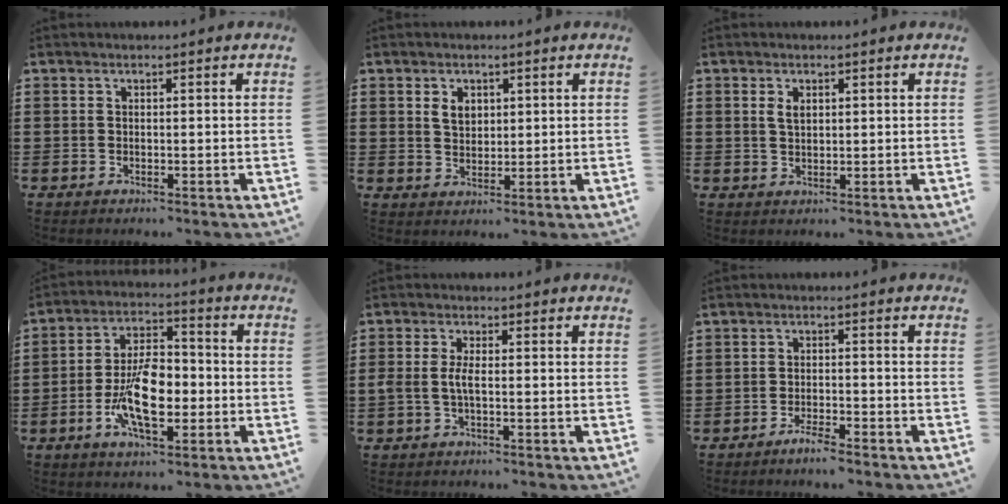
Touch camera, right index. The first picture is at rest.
{"total": 3.0, "force": [1.2, 2.1, 1.8], "torque": [-0.042, 0.008, 0.021]}
{"total": 1.8, "force": [0.7, 0.9, 1.4], "torque": [-0.030, 0.004, 0.013]}
{"total": 10.5, "force": [-2.5, 5.1, 8.9], "torque": [-0.180, -0.005, -0.049]}
{"total": 2.9, "force": [-0.5, 0.7, 2.7], "torque": [-0.072, -0.006, -0.018]}
{"total": 2.6, "force": [-2.3, 0.0, 1.1], "torque": [-0.021, 0.002, -0.042]}